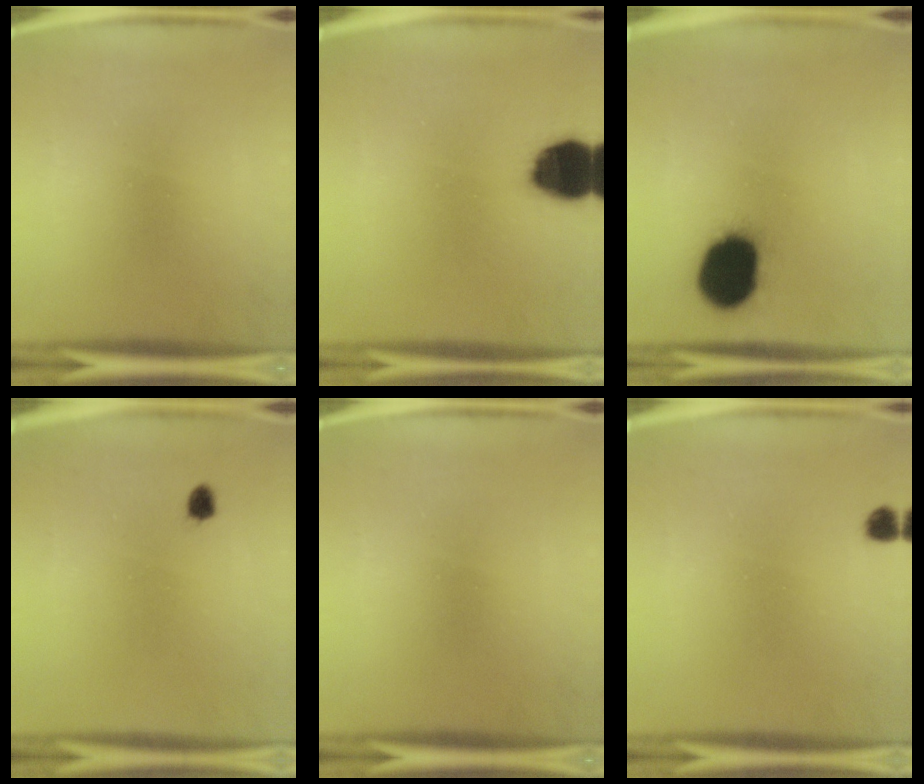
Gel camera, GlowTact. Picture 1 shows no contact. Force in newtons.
{"total": 14.0}
{"total": 18.1}
{"total": 1.2}
{"total": 0.0}
{"total": 1.8}